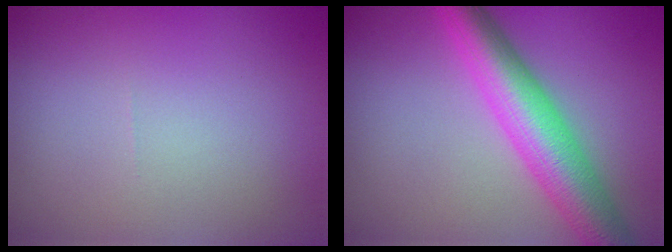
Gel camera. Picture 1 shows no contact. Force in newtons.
{"total": 7.2, "press": 7.2, "slide": 0.2}